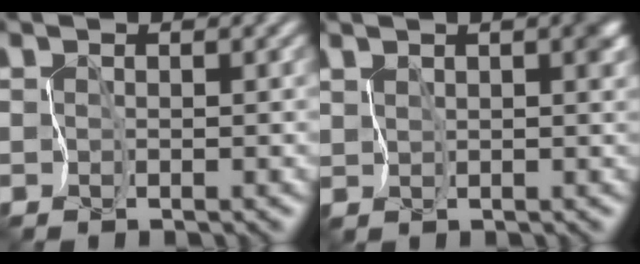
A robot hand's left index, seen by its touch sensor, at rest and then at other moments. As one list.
[{"total": 2.6, "force": [1.1, 1.3, 2.0], "torque": [-0.037, 0.001, 0.018]}]